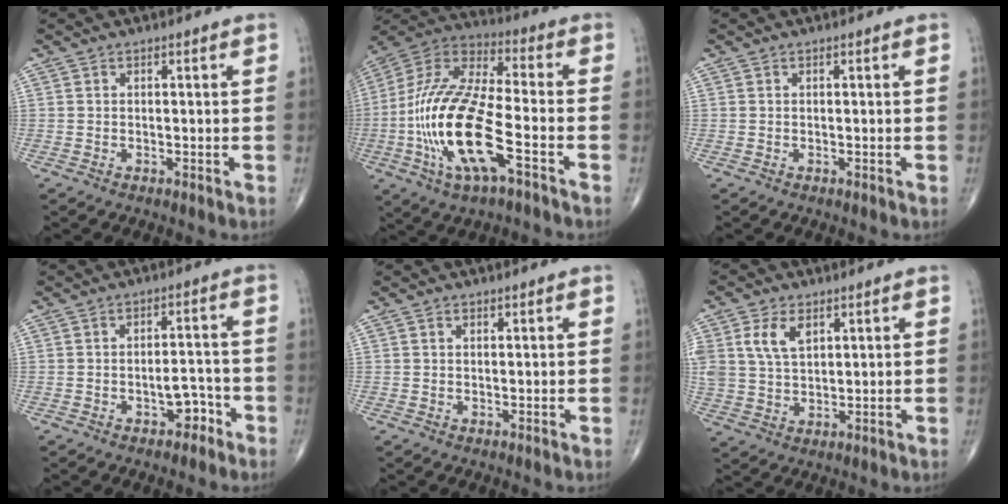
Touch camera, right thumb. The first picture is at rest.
{"total": 21.7, "force": [-6.3, 7.3, 19.5], "torque": [-0.423, 0.025, -0.111]}
{"total": 0.0}
{"total": 4.5, "force": [-2.5, 2.5, 2.9], "torque": [-0.025, 0.027, -0.035]}
{"total": 0.9, "force": [0.5, 0.6, 0.4], "torque": [-0.004, -0.003, 0.007]}
{"total": 7.3, "force": [3.0, 4.4, 4.9], "torque": [-0.090, -0.007, 0.063]}